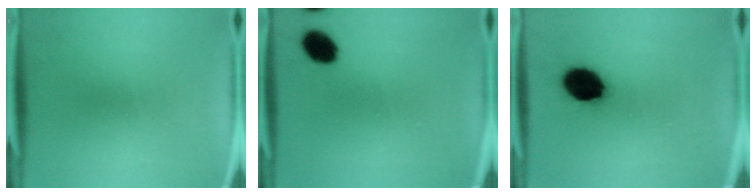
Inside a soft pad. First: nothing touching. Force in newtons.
{"total": 6.4}
{"total": 12.2}